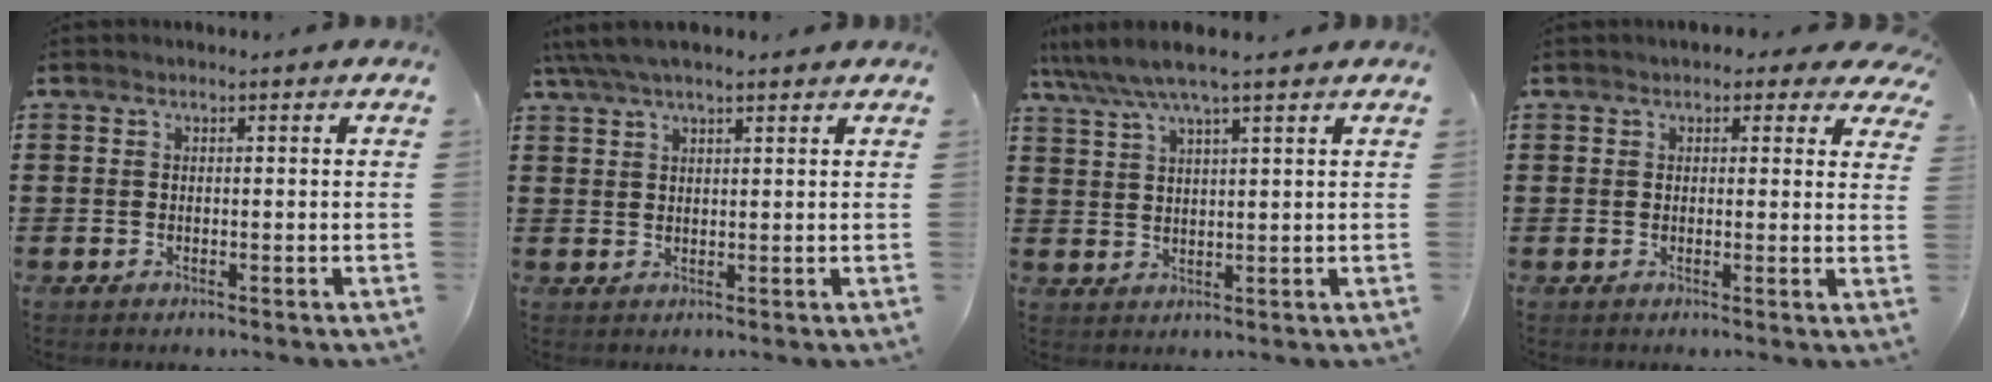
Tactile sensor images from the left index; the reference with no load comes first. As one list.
[{"total": 4.0, "force": [3.1, 0.9, 2.4], "torque": [-0.054, 0.001, 0.057]}, {"total": 5.3, "force": [4.2, 0.2, 3.3], "torque": [-0.076, -0.010, 0.073]}, {"total": 2.2, "force": [1.7, 0.9, 0.9], "torque": [-0.010, -0.003, 0.027]}]